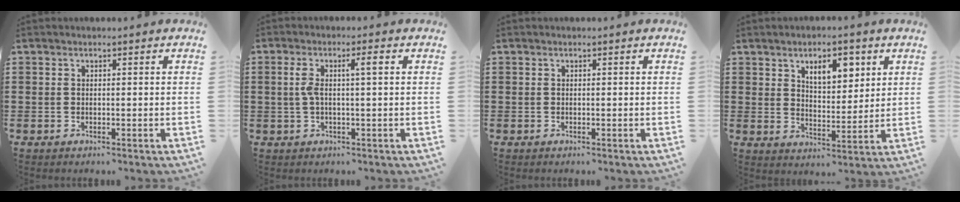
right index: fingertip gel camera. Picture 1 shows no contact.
{"total": 4.0, "force": [0.5, 0.4, 4.0], "torque": [-0.082, -0.001, 0.003]}
{"total": 0.0}
{"total": 6.3, "force": [3.3, 3.2, 4.3], "torque": [-0.064, 0.000, 0.051]}